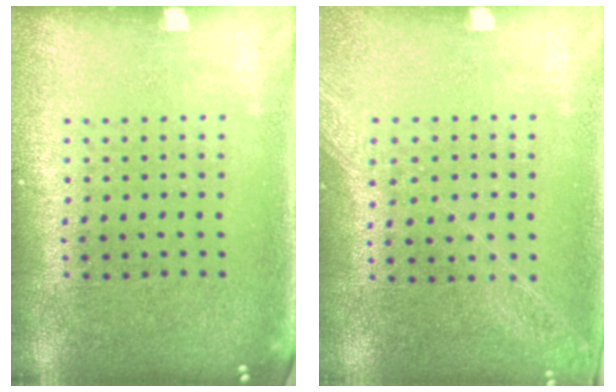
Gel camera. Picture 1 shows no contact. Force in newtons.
{"total": 1.2, "press": 1.1, "slide": 0.1}